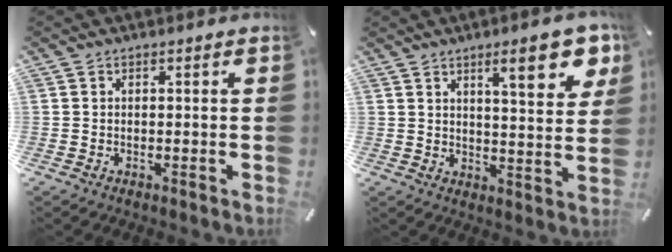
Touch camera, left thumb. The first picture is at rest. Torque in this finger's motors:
{"motor_torque": [1.52, 1.14, 1.14, -0.58, 0.06]}